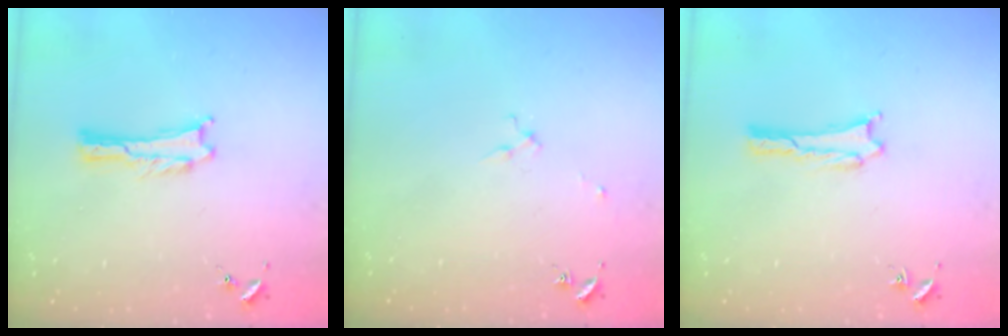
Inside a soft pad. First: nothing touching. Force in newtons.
{"total": 2.0, "press": 1.9, "slide": 0.2}
{"total": 1.1, "press": 1.1, "slide": 0.2}